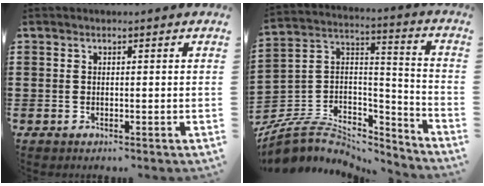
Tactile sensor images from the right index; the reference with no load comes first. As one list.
[{"total": 6.0, "force": [-4.1, 3.9, 2.0], "torque": [-0.061, -0.007, -0.081]}]